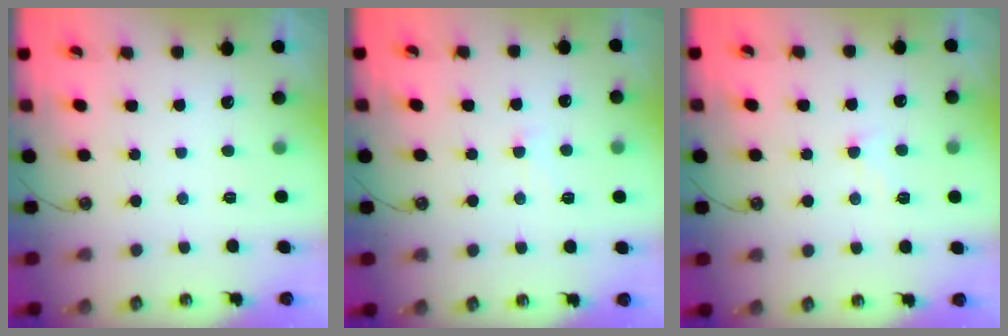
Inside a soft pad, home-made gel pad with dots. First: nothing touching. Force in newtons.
{"total": 0.8, "press": 0.6, "slide": 0.6}
{"total": 0.9, "press": 0.7, "slide": 0.5}